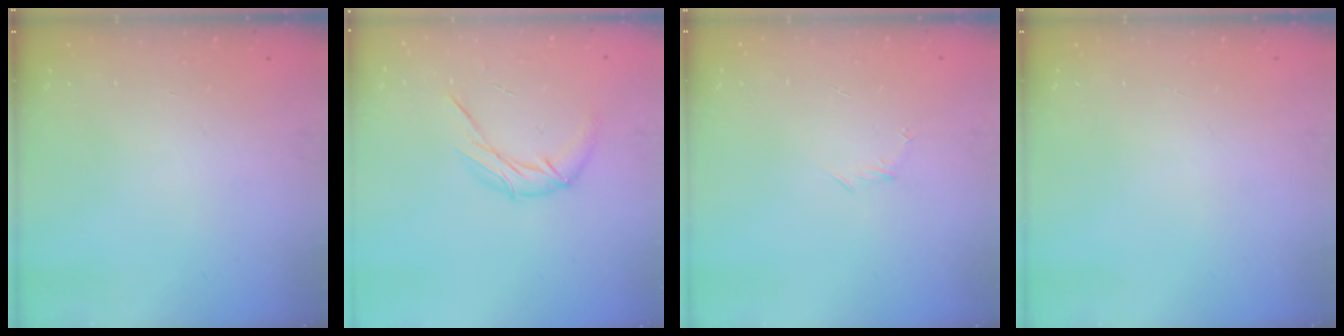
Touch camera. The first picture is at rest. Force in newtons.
{"total": 8.8, "press": 8.8, "slide": 0.4}
{"total": 4.1, "press": 3.9, "slide": 1.2}
{"total": 0.0}